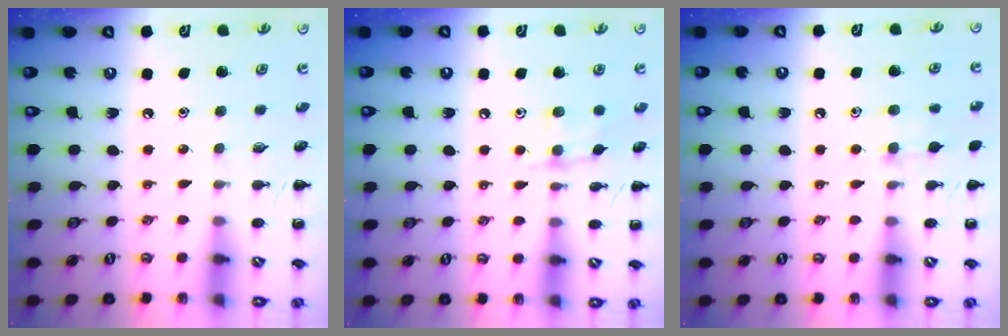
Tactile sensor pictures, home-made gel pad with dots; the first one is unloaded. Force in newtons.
{"total": 7.2, "press": 7.2, "slide": 0.7}
{"total": 7.0, "press": 6.7, "slide": 2.3}